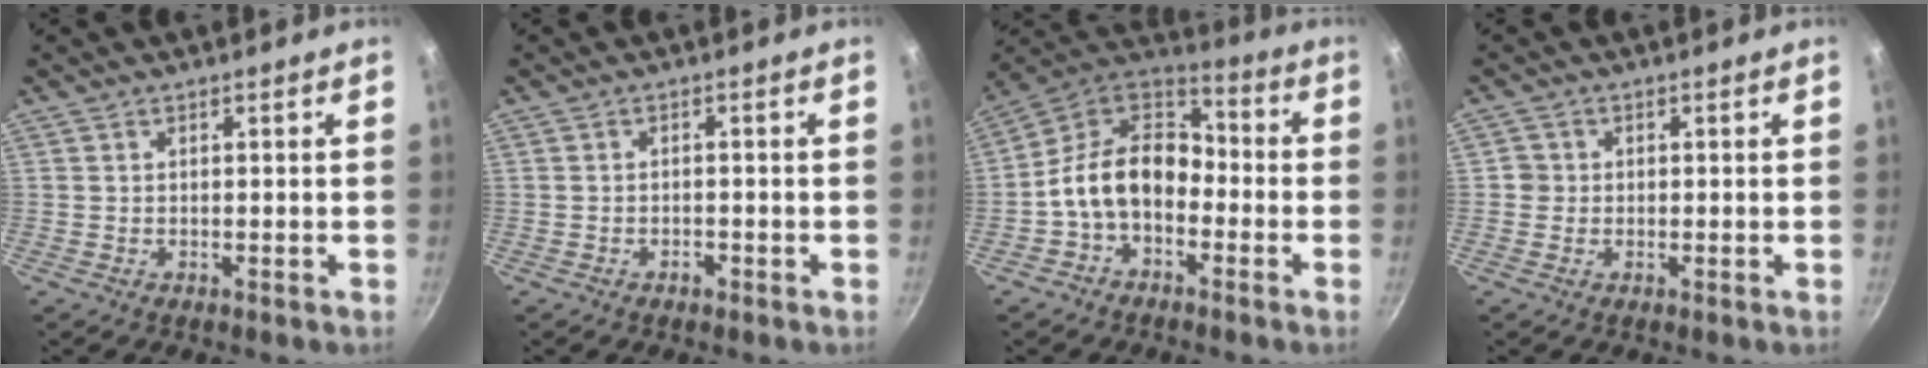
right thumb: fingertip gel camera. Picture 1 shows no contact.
{"total": 1.4, "force": [-0.9, 0.8, 0.7], "torque": [-0.011, 0.008, -0.013]}
{"total": 14.2, "force": [-3.7, 9.9, 9.5], "torque": [-0.136, 0.059, -0.093]}
{"total": 1.9, "force": [-0.2, 1.8, 0.3], "torque": [0.004, 0.006, -0.006]}